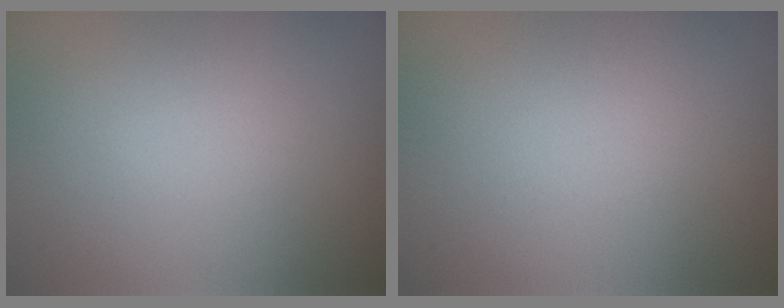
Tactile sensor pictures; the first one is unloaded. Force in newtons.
{"total": 0.0}